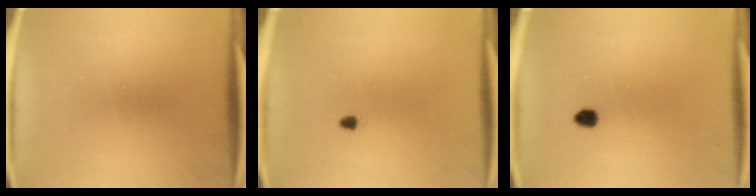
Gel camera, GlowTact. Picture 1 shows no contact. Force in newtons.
{"total": 0.8}
{"total": 1.8}